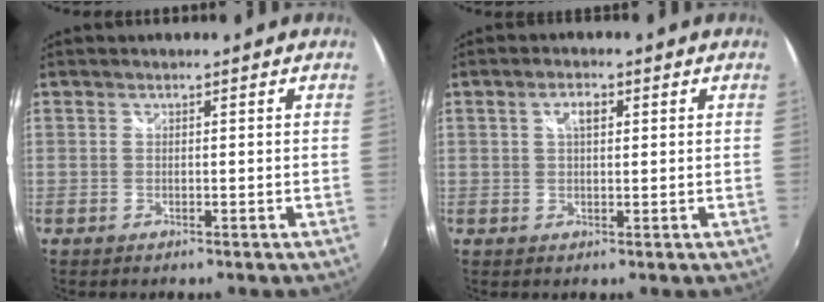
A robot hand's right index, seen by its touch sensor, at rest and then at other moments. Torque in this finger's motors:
{"motor_torque": [0.10, -0.01, 0.08, 0.05]}